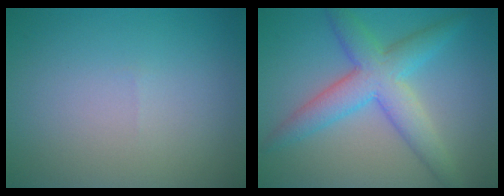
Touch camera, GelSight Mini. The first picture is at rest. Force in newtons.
{"total": 5.8, "press": 5.8, "slide": 0.1}